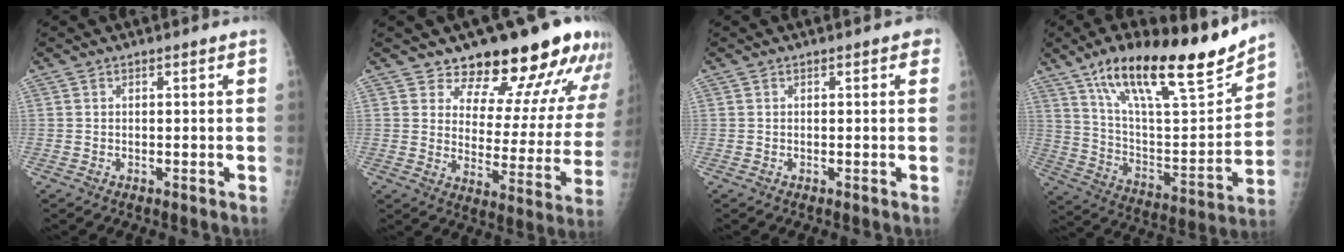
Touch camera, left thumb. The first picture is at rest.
{"total": 18.1, "force": [14.8, 6.9, 7.9], "torque": [-0.054, -0.102, 0.188]}
{"total": 0.9, "force": [0.3, 0.5, 0.6], "torque": [0.001, 0.002, 0.000]}
{"total": 25.9, "force": [18.0, 7.0, 17.3], "torque": [-0.247, -0.061, 0.304]}